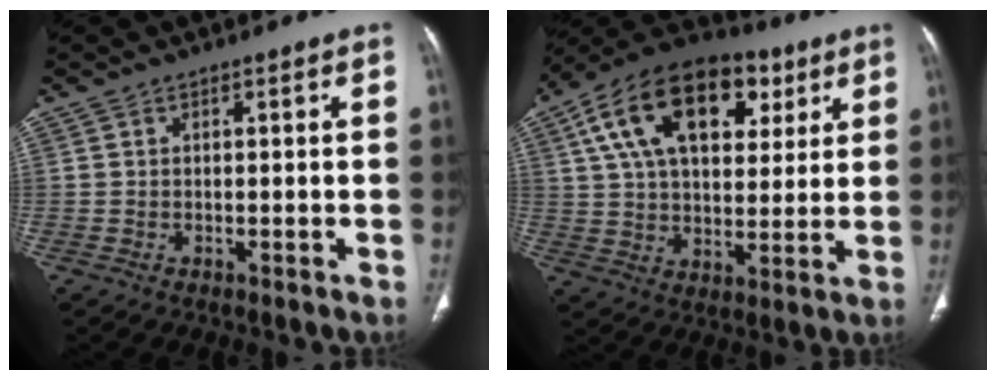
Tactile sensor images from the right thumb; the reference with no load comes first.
{"total": 23.4, "force": [9.4, 13.9, 16.3], "torque": [-0.258, 0.013, 0.152]}